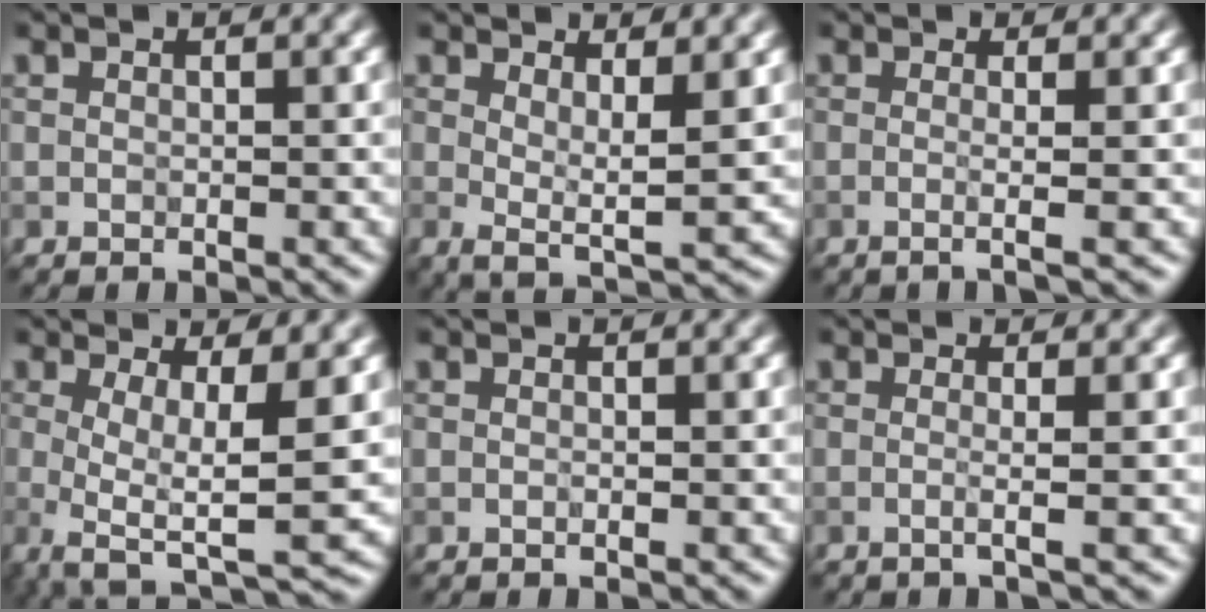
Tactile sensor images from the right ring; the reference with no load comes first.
{"total": 3.4, "force": [1.1, 0.9, 3.1], "torque": [-0.049, -0.012, 0.018]}
{"total": 2.6, "force": [0.0, 0.9, 2.4], "torque": [-0.026, -0.002, -0.030]}
{"total": 7.0, "force": [-0.7, 2.2, 6.6], "torque": [-0.108, -0.009, -0.014]}
{"total": 0.0}
{"total": 2.1, "force": [0.0, 0.8, 2.0], "torque": [-0.024, -0.002, -0.020]}